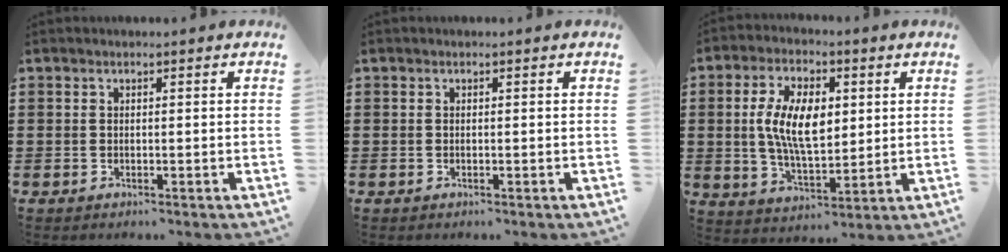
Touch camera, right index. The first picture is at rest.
{"total": 0.0}
{"total": 10.0, "force": [1.4, 4.9, 8.6], "torque": [-0.179, 0.012, 0.022]}